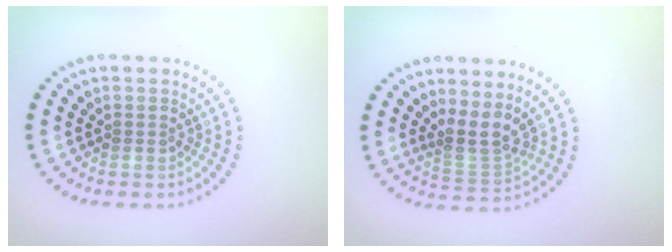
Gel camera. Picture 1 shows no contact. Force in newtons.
{"total": 2.9, "press": 1.9, "slide": 2.2}